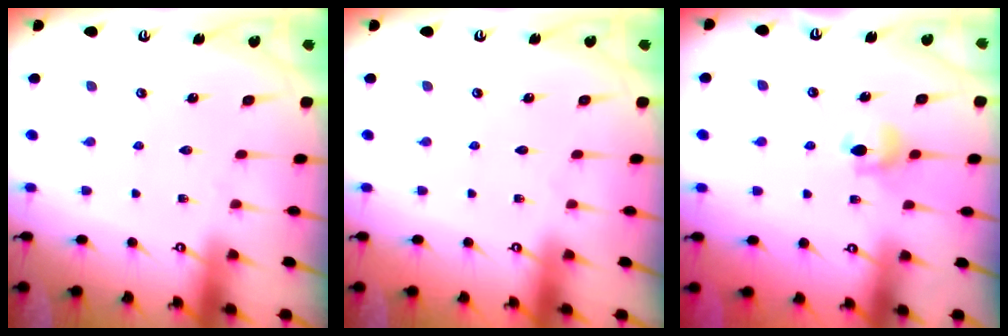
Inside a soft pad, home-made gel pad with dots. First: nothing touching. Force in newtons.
{"total": 0.0}
{"total": 6.0, "press": 6.0, "slide": 0.8}